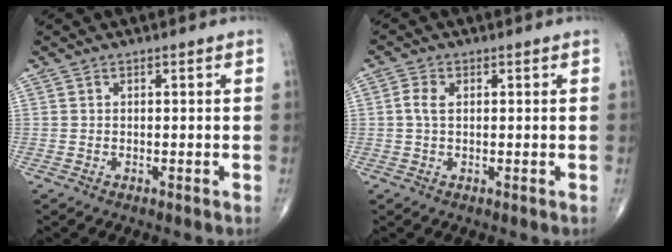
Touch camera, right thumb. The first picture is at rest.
{"total": 2.4, "force": [0.3, 1.5, 1.8], "torque": [-0.044, 0.007, 0.005]}